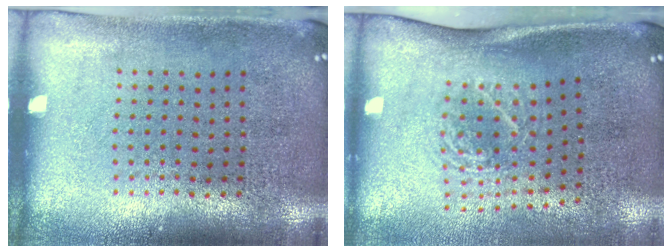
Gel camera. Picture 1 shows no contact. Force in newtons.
{"total": 1.9, "press": 1.3, "slide": 1.4}